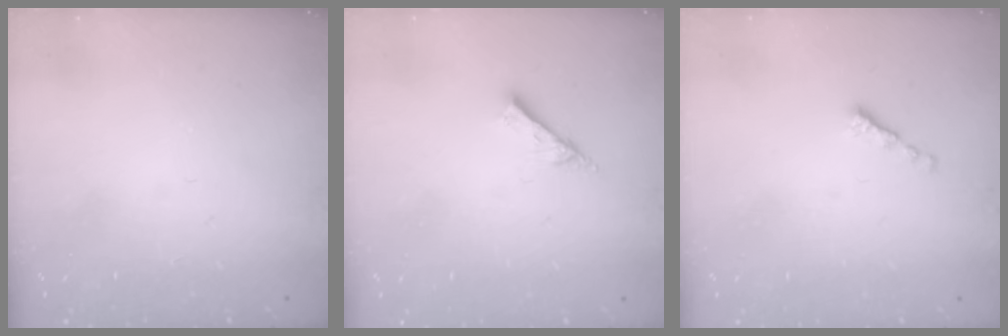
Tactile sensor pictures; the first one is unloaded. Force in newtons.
{"total": 3.3, "press": 3.3, "slide": 0.0}
{"total": 0.0}